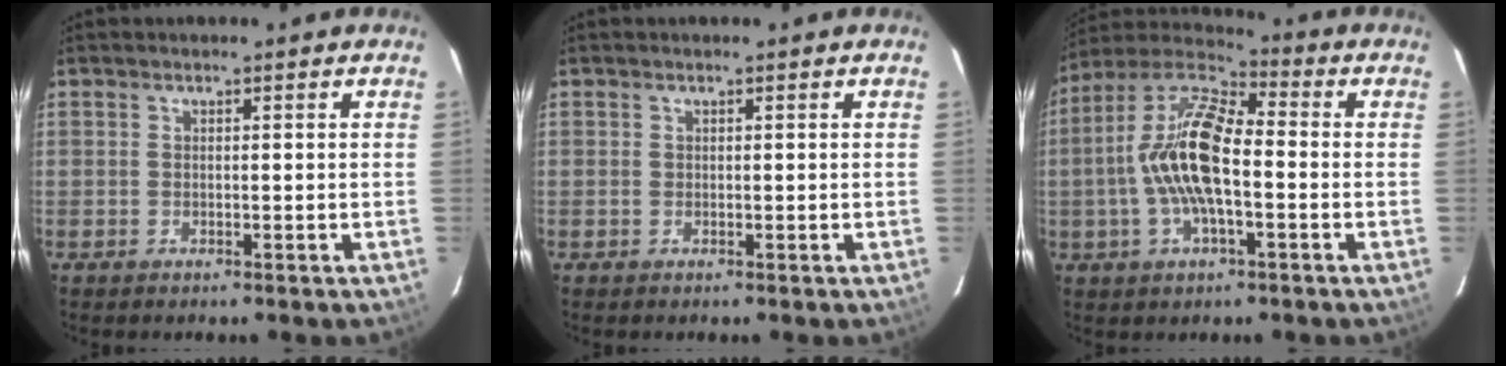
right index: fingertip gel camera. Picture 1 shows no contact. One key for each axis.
{"total": 0.0}
{"total": 15.3, "fx": -1.9, "fy": 5.7, "fz": 14.0, "tx": -0.275, "ty": 0.010, "tz": -0.047}